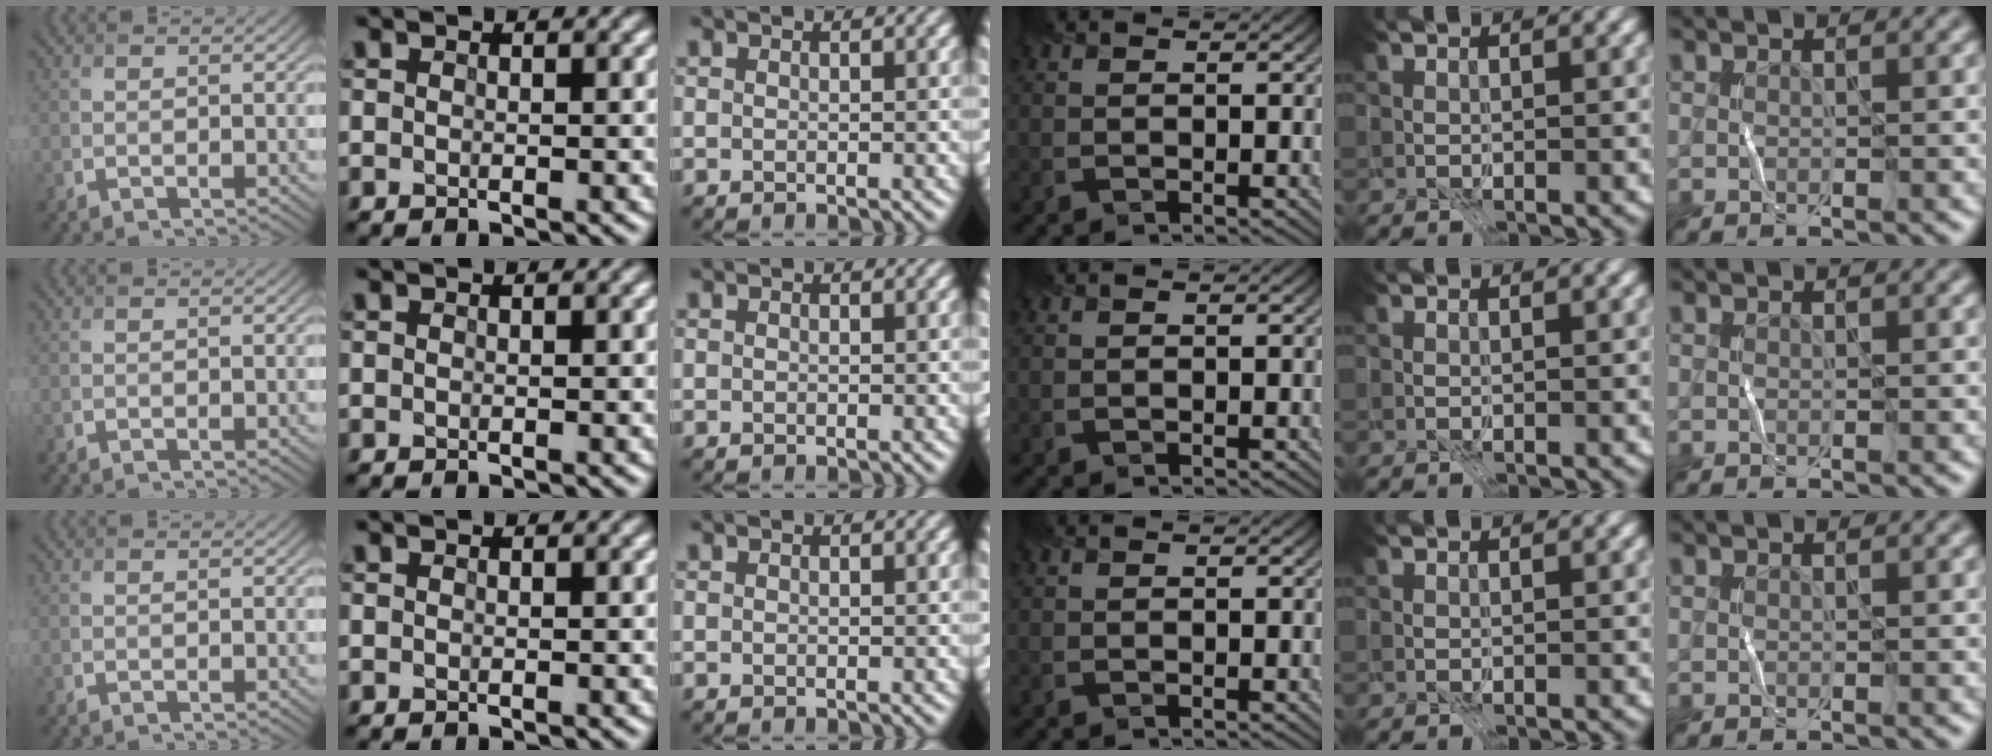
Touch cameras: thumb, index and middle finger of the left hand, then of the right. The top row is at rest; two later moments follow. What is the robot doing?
{"motion": "fold", "object": "coffee filter"}